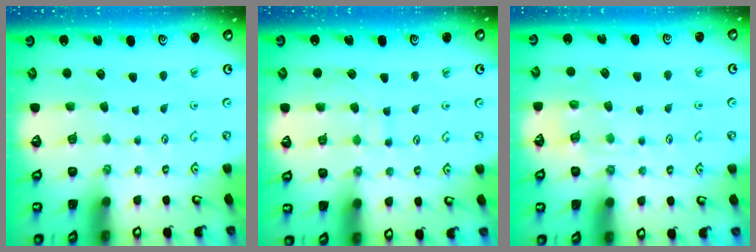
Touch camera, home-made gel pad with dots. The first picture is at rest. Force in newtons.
{"total": 7.2, "press": 7.2, "slide": 0.6}
{"total": 4.5, "press": 4.4, "slide": 0.6}